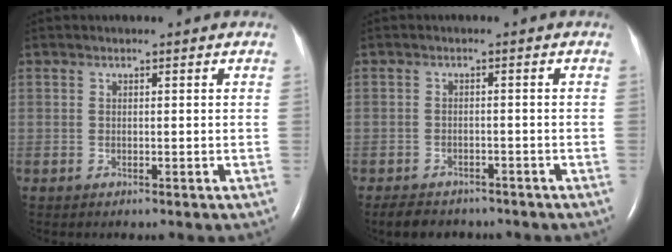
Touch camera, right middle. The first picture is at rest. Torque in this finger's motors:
{"motor_torque": [0.35, -0.32, 0.03, 0.01]}